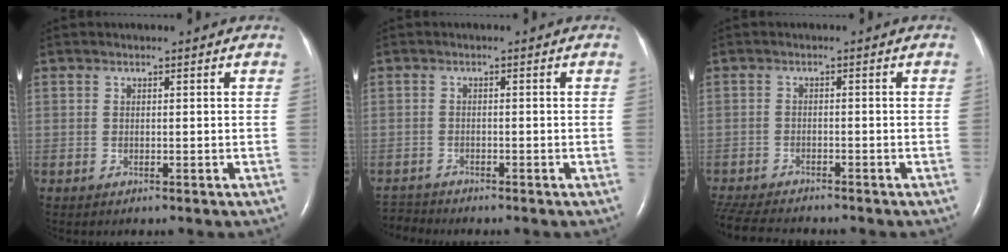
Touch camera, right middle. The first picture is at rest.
{"total": 2.5, "force": [-2.4, -0.1, -0.6], "torque": [0.011, -0.016, -0.043]}
{"total": 8.8, "force": [-8.0, 1.6, 3.4], "torque": [-0.062, -0.015, -0.128]}